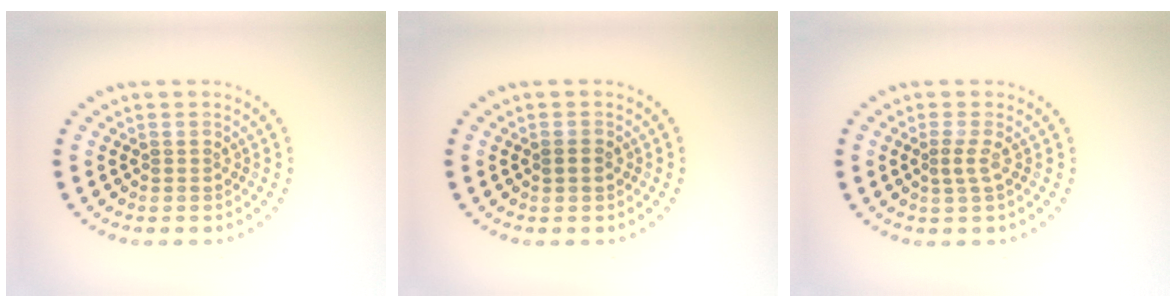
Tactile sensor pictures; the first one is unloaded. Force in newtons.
{"total": 1.1, "press": 1.1, "slide": 0.1}
{"total": 1.2, "press": 0.9, "slide": 0.8}